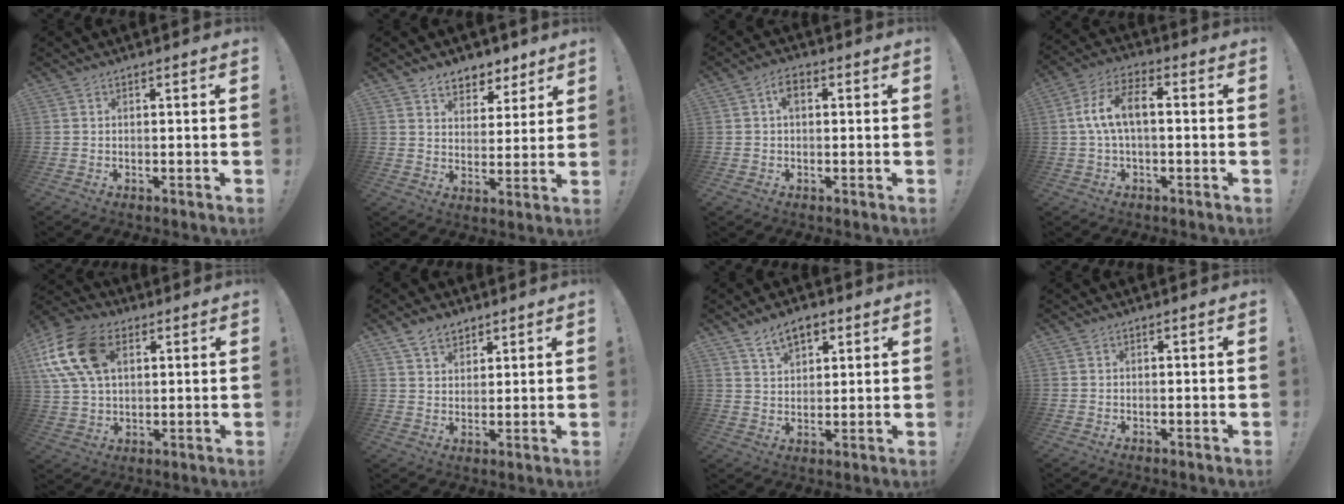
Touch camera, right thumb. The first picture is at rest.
{"total": 7.4, "force": [5.5, 4.7, 1.5], "torque": [-0.019, -0.041, 0.105]}
{"total": 4.7, "force": [1.1, 2.5, 3.8], "torque": [-0.056, 0.006, 0.018]}
{"total": 9.9, "force": [0.3, 4.6, 8.7], "torque": [-0.179, 0.007, 0.005]}
{"total": 18.9, "force": [6.4, 12.4, 12.7], "torque": [-0.255, -0.013, 0.120]}
{"total": 6.3, "force": [4.6, 3.9, 1.9], "torque": [-0.037, -0.018, 0.088]}
{"total": 7.9, "force": [4.7, 4.8, 4.3], "torque": [-0.072, -0.011, 0.088]}
{"total": 0.0}